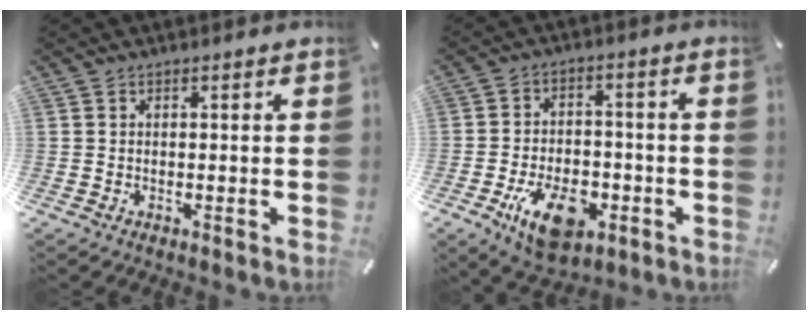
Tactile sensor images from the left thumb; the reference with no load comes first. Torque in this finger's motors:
{"motor_torque": [0.58, 1.67, 0.32, 0.30, 0.38]}